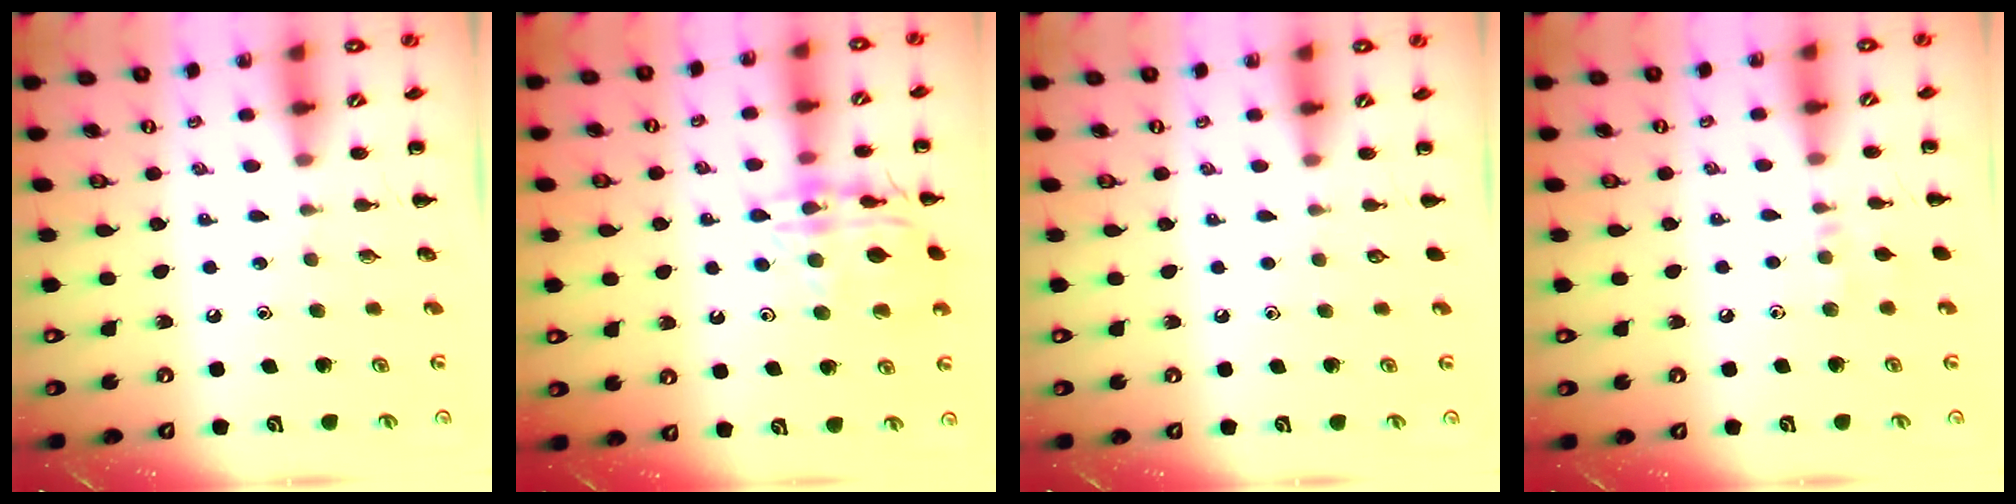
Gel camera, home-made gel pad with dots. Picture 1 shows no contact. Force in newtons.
{"total": 15.4, "press": 15.3, "slide": 0.3}
{"total": 0.0}
{"total": 6.6, "press": 6.4, "slide": 1.8}